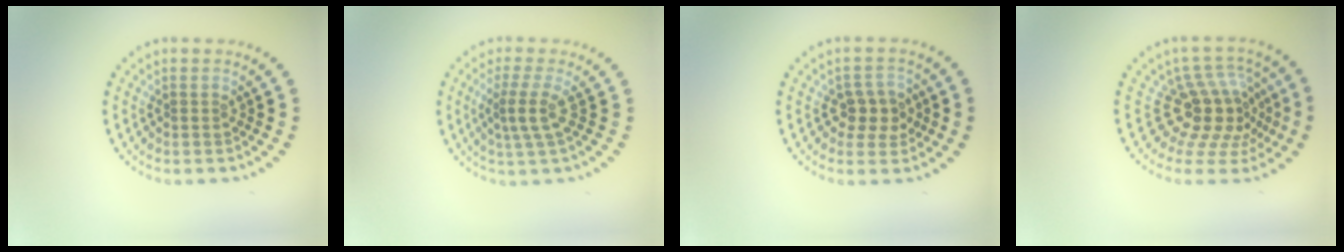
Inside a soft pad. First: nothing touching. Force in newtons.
{"total": 2.5, "press": 1.8, "slide": 1.8}
{"total": 2.7, "press": 2.5, "slide": 0.8}
{"total": 5.1, "press": 3.7, "slide": 3.4}